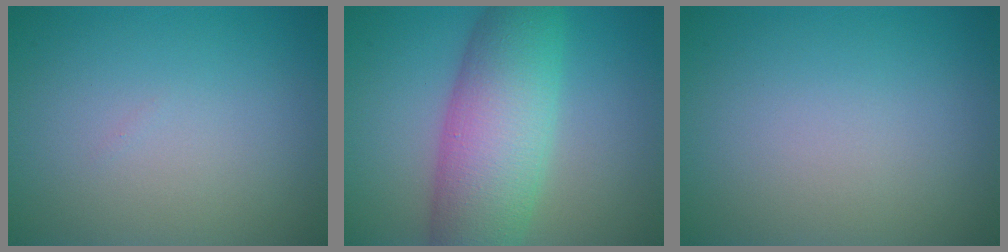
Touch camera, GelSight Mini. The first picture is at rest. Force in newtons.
{"total": 9.0, "press": 9.0, "slide": 0.1}
{"total": 0.0}